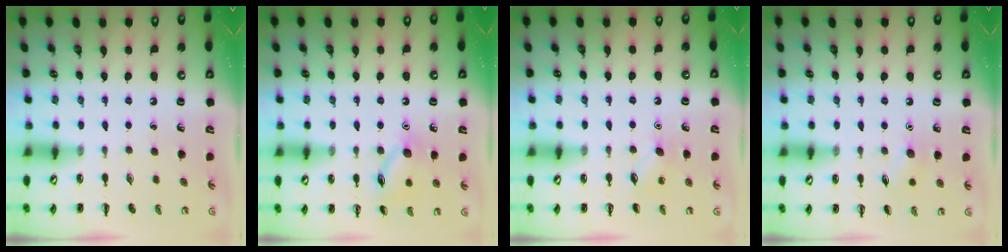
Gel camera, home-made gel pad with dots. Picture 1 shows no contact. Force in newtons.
{"total": 10.6, "press": 10.6, "slide": 0.5}
{"total": 5.3, "press": 5.1, "slide": 1.4}
{"total": 6.5, "press": 6.3, "slide": 1.6}